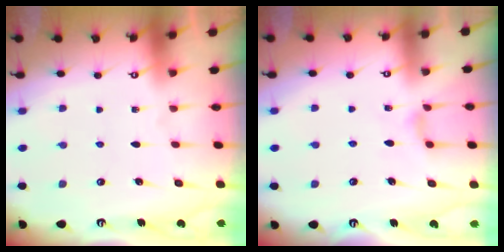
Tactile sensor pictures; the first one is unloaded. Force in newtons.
{"total": 3.1, "press": 3.0, "slide": 0.5}